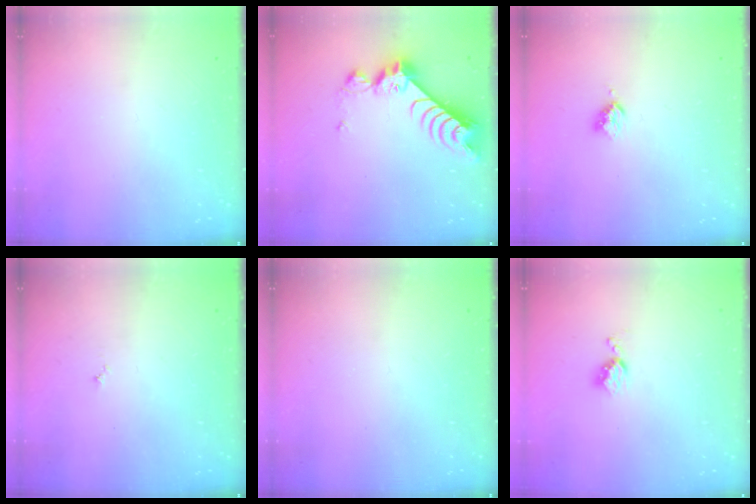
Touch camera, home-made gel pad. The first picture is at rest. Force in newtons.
{"total": 9.0, "press": 8.9, "slide": 0.9}
{"total": 3.0, "press": 2.9, "slide": 0.4}
{"total": 3.0, "press": 2.9, "slide": 0.3}
{"total": 0.0}
{"total": 4.3, "press": 4.3, "slide": 0.5}